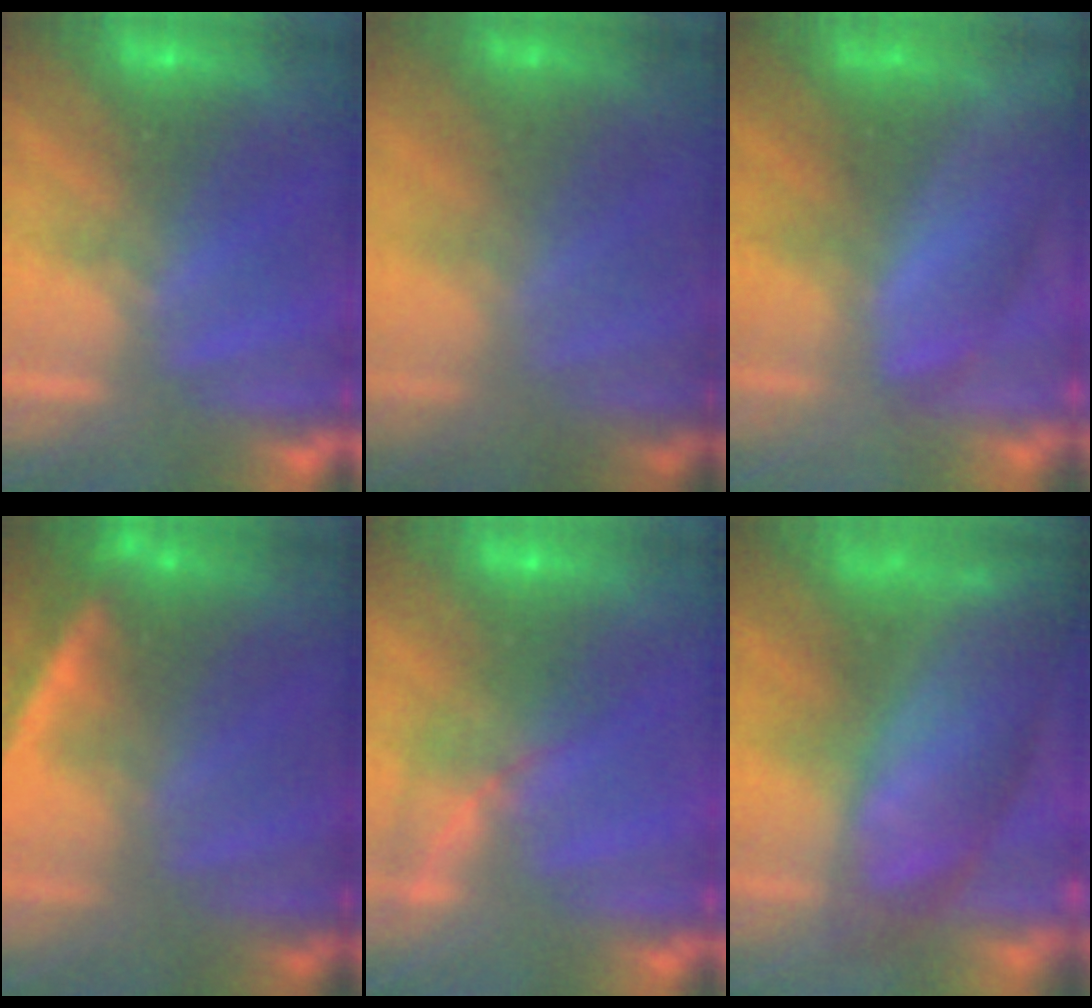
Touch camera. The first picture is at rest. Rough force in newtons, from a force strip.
{"total": 1.7}
{"total": 4.1}
{"total": 2.2}
{"total": 1.6}
{"total": 8.1}